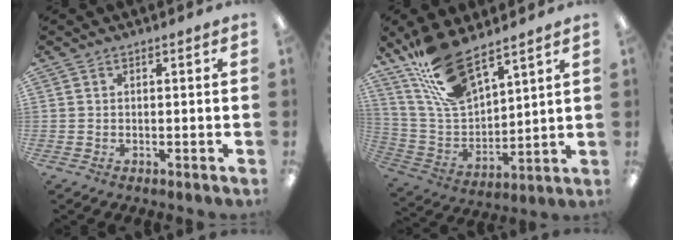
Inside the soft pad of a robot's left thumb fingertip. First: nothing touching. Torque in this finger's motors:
{"motor_torque": [0.39, 0.22, 1.11, -1.11, 0.13]}